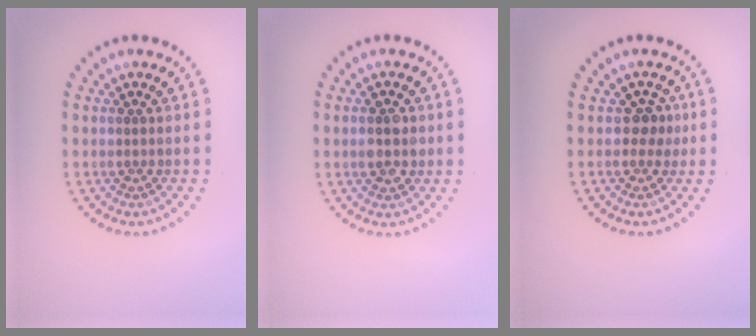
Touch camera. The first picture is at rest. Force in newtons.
{"total": 2.8, "press": 2.8, "slide": 0.2}
{"total": 1.4, "press": 1.3, "slide": 0.7}